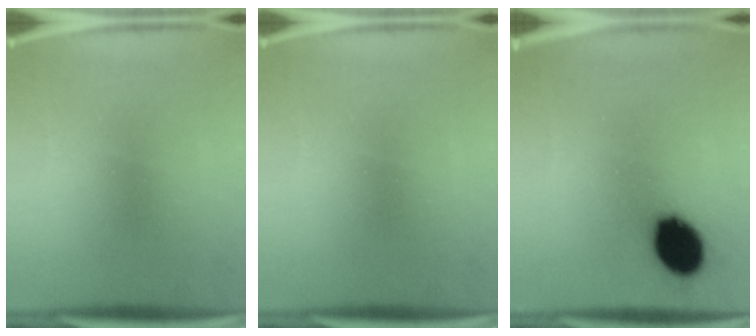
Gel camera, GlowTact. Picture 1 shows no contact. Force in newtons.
{"total": 0.0}
{"total": 12.9}